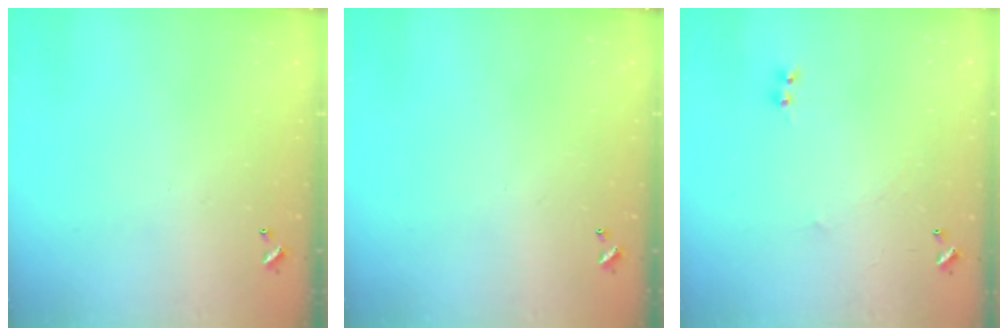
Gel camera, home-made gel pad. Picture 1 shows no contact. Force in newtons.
{"total": 0.0}
{"total": 1.1, "press": 0.9, "slide": 0.6}